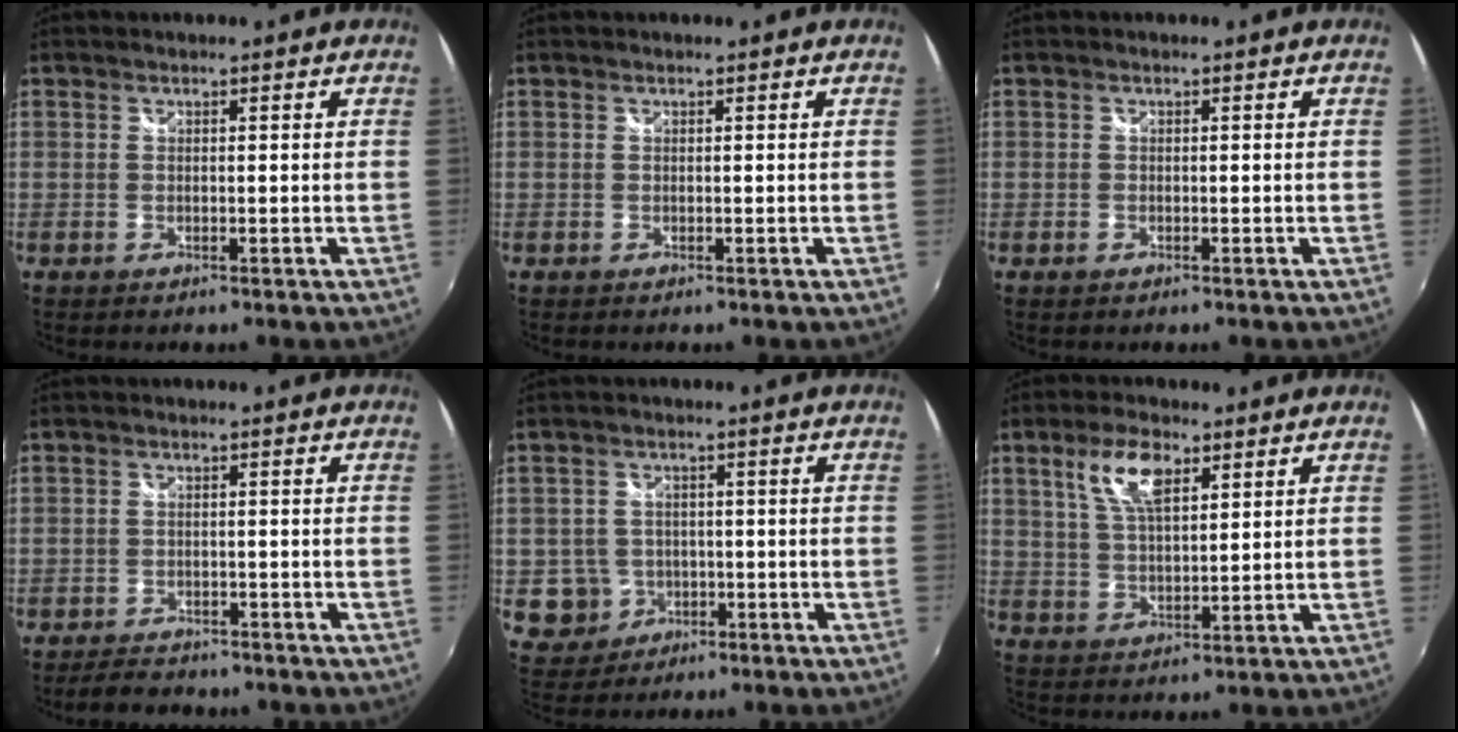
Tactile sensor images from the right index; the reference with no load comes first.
{"total": 0.0}
{"total": 0.6, "force": [-0.4, 0.4, 0.3], "torque": [-0.005, -0.002, -0.009]}
{"total": 4.6, "force": [-4.0, 2.1, 1.0], "torque": [-0.036, 0.004, -0.061]}
{"total": 6.5, "force": [-1.7, 6.1, 1.1], "torque": [-0.043, 0.013, -0.013]}
{"total": 7.9, "force": [4.0, 3.2, 6.1], "torque": [-0.119, 0.010, 0.078]}